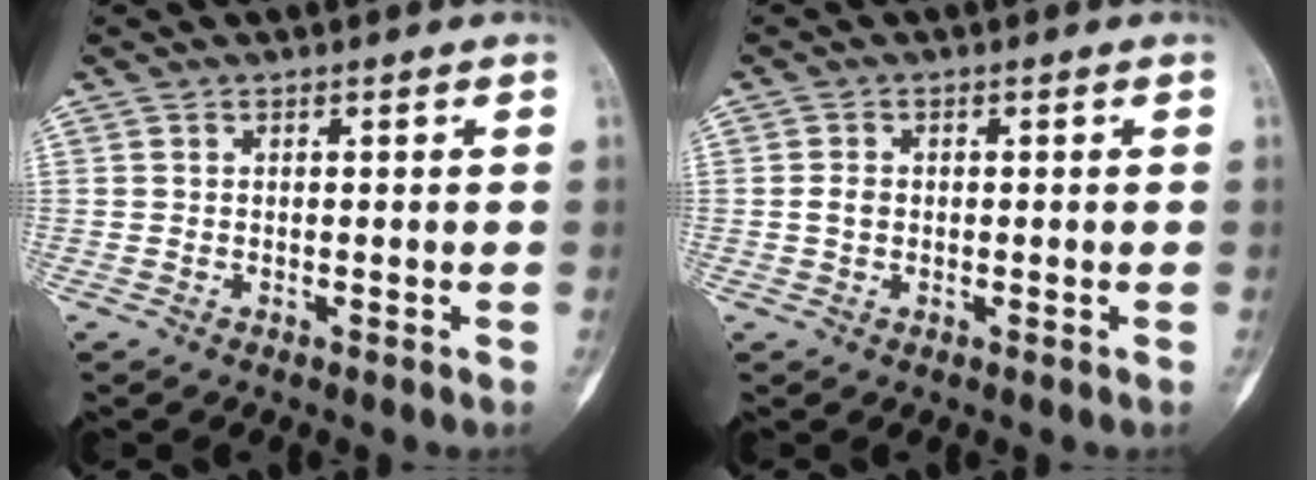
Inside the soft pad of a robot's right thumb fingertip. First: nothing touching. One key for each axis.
{"total": 1.9, "fx": -0.1, "fy": 1.4, "fz": 1.2, "tx": -0.022, "ty": 0.004, "tz": -0.003}